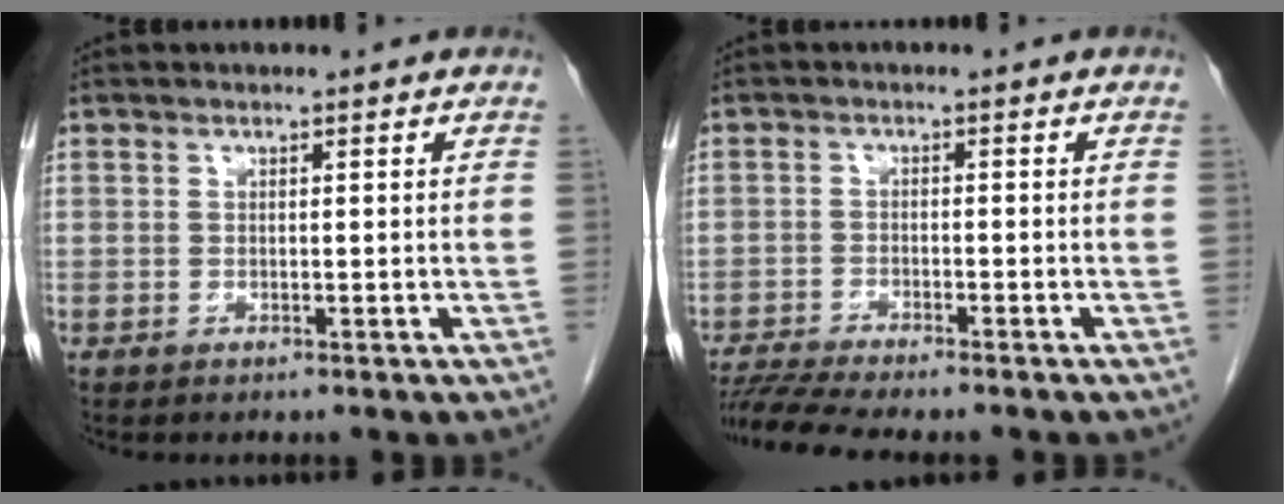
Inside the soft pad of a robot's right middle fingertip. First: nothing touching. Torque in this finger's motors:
{"motor_torque": [0.97, -0.78, 0.11, 0.05]}